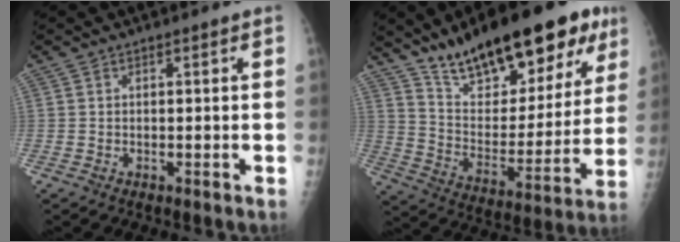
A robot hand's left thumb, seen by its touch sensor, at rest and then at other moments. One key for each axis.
{"total": 27.0, "fx": 17.4, "fy": 10.0, "fz": 18.0, "tx": -0.234, "ty": -0.052, "tz": 0.279}